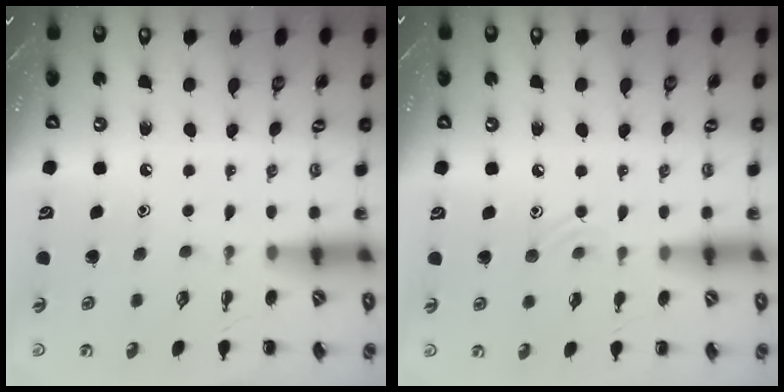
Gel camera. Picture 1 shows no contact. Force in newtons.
{"total": 6.5, "press": 6.1, "slide": 2.1}